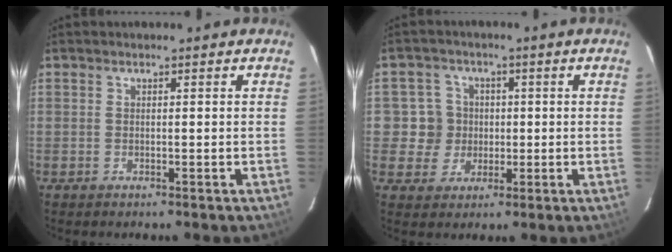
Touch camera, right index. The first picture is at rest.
{"total": 5.7, "force": [-0.1, 5.7, 0.3], "torque": [-0.001, 0.014, -0.002]}